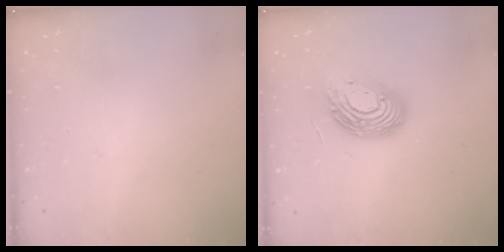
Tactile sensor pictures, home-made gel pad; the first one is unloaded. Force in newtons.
{"total": 13.7, "press": 13.7, "slide": 0.5}